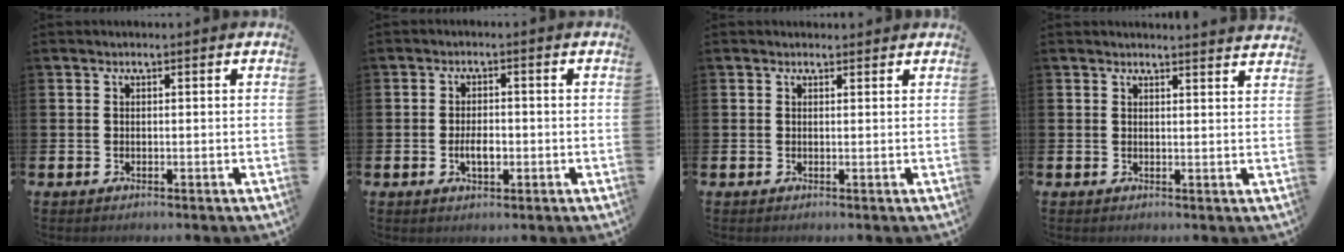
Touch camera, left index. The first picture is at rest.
{"total": 3.0, "force": [-0.6, 1.5, 2.5], "torque": [-0.039, -0.001, -0.012]}
{"total": 0.7, "force": [0.6, 0.3, 0.1], "torque": [0.004, 0.001, 0.009]}
{"total": 2.0, "force": [2.0, -0.2, -0.2], "torque": [0.010, -0.018, 0.035]}